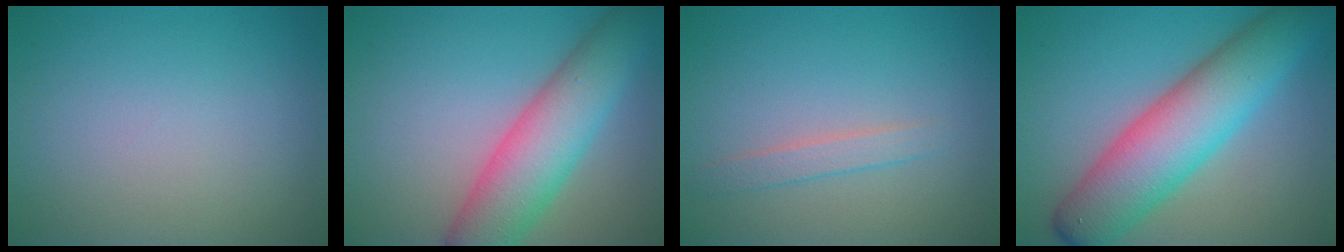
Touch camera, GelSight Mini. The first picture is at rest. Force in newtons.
{"total": 7.7, "press": 7.7, "slide": 0.2}
{"total": 1.5, "press": 1.5, "slide": 0.0}
{"total": 9.3, "press": 9.3, "slide": 0.2}